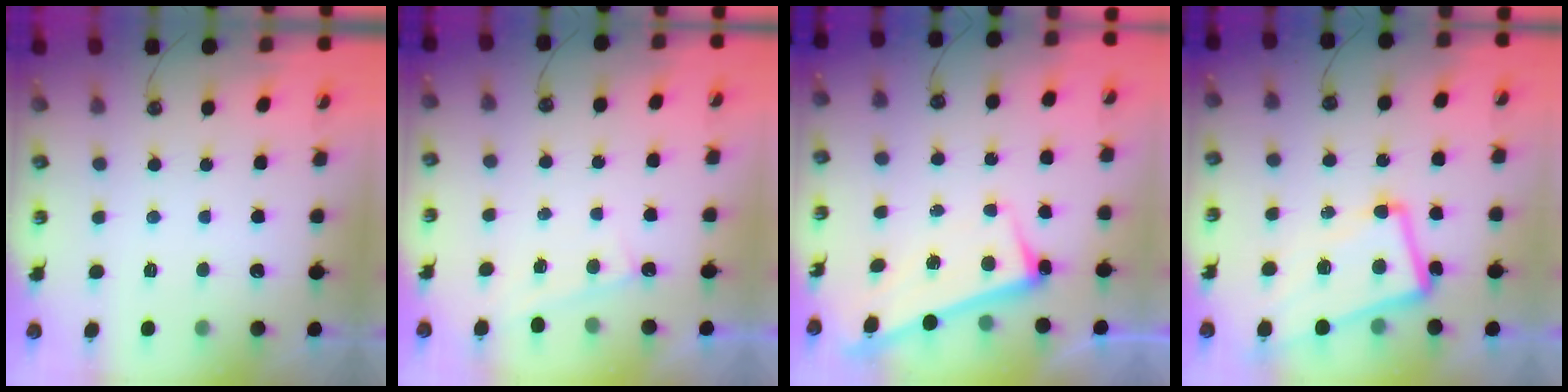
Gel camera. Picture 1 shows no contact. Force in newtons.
{"total": 0.9, "press": 0.9, "slide": 0.1}
{"total": 2.8, "press": 2.8, "slide": 0.4}
{"total": 5.0, "press": 4.6, "slide": 1.7}